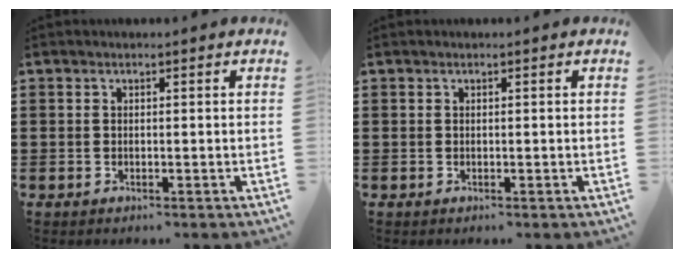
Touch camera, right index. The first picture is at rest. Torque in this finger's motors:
{"motor_torque": [0.08, 0.01, 0.01, -0.01]}